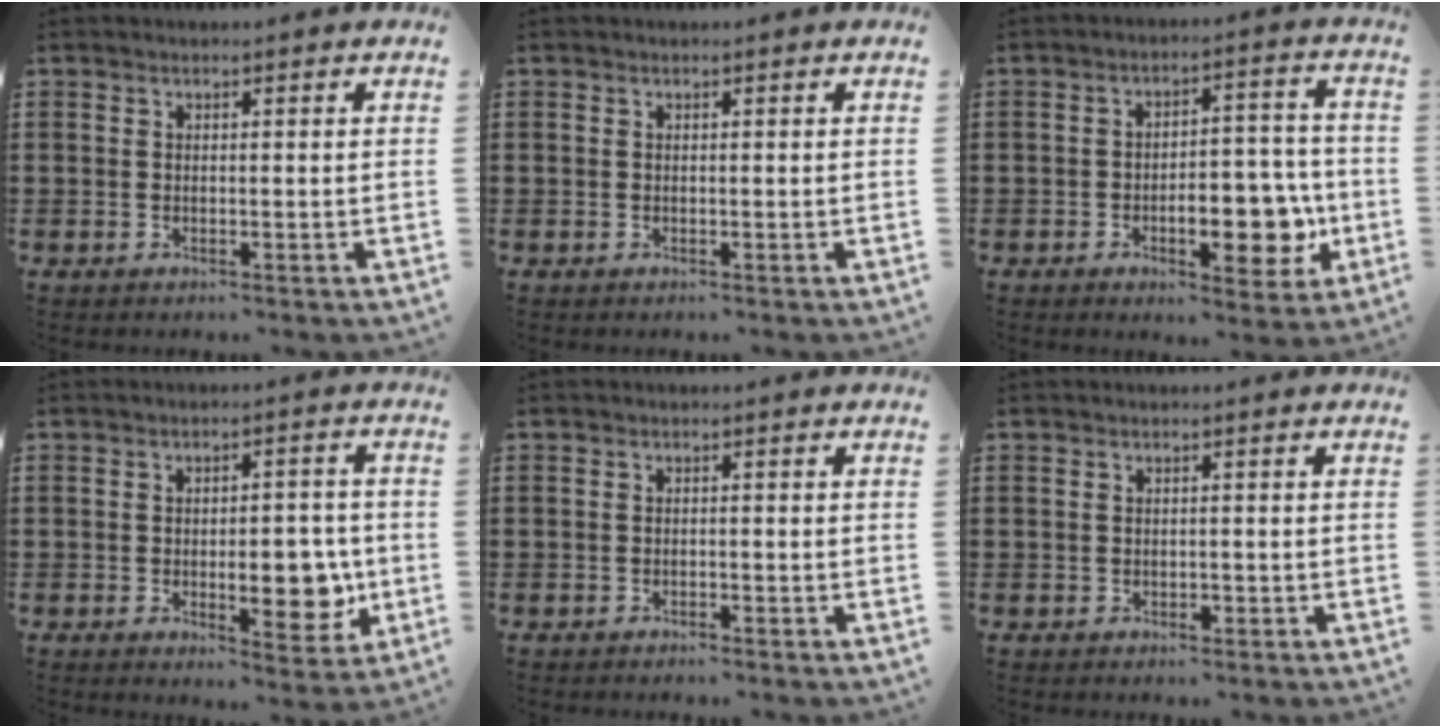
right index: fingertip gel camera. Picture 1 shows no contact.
{"total": 0.0}
{"total": 9.6, "force": [-2.9, 4.3, 8.0], "torque": [-0.106, 0.000, -0.047]}
{"total": 8.1, "force": [-1.5, 3.6, 7.1], "torque": [-0.084, -0.007, -0.025]}
{"total": 0.8, "force": [-0.7, 0.0, 0.2], "torque": [-0.005, -0.002, -0.015]}
{"total": 0.8, "force": [-0.3, 0.4, 0.6], "torque": [-0.014, -0.003, -0.006]}